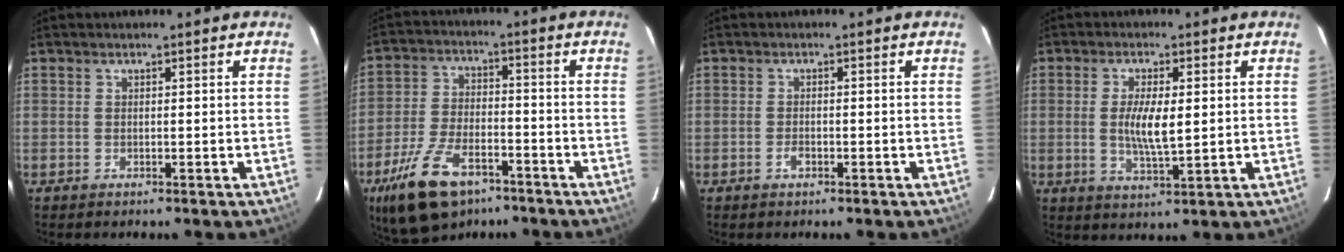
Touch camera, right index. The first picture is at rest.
{"total": 15.1, "force": [-9.5, 7.3, 9.3], "torque": [-0.201, -0.018, -0.169]}
{"total": 1.6, "force": [-0.8, 0.8, 1.1], "torque": [-0.024, 0.000, -0.014]}
{"total": 6.7, "force": [0.3, 2.0, 6.4], "torque": [-0.120, -0.006, 0.006]}